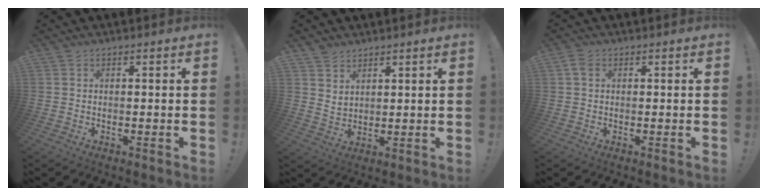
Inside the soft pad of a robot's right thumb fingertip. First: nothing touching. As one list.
[{"total": 4.2, "force": [3.4, 2.3, 0.9], "torque": [-0.004, -0.025, 0.063]}, {"total": 2.1, "force": [0.7, 1.5, 1.3], "torque": [-0.020, 0.003, 0.012]}]